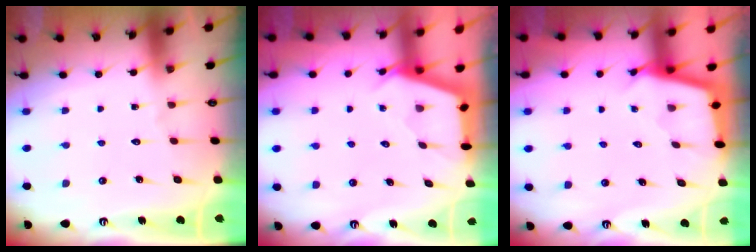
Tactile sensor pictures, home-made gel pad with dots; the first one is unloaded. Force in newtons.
{"total": 2.6, "press": 2.6, "slide": 0.4}
{"total": 2.5, "press": 2.5, "slide": 0.2}